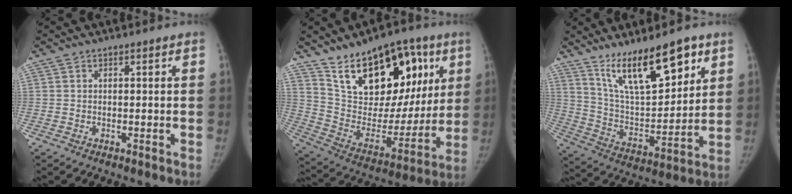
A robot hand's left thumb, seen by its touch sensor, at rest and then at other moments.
{"total": 25.4, "force": [12.9, 13.9, 16.9], "torque": [-0.211, -0.025, 0.226]}
{"total": 18.4, "force": [11.7, 6.2, 12.8], "torque": [-0.176, -0.064, 0.218]}